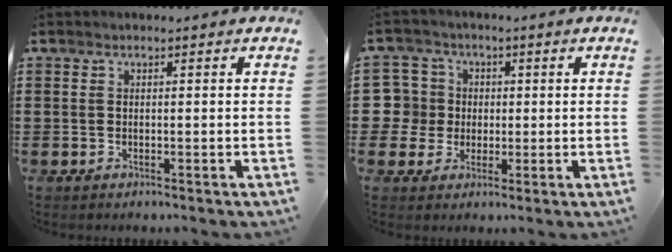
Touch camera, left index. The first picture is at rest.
{"total": 6.3, "force": [0.0, 6.3, 0.7], "torque": [-0.057, 0.010, -0.002]}